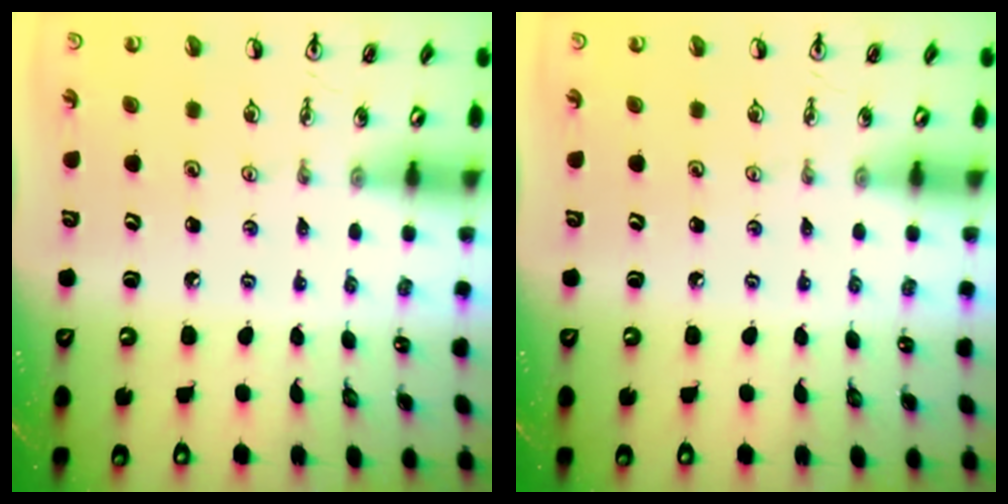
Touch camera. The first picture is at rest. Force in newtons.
{"total": 0.0}